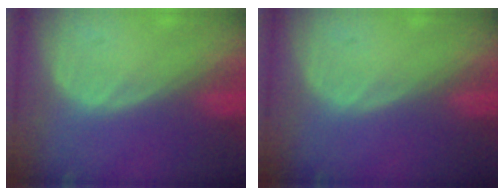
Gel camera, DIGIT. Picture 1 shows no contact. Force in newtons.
{"total": 0.0}